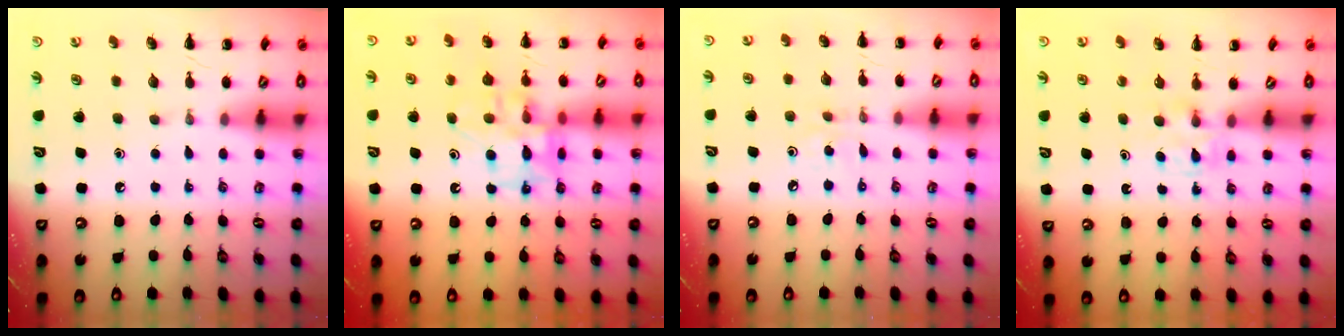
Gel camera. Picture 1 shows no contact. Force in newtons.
{"total": 14.2, "press": 13.8, "slide": 3.0}
{"total": 2.4, "press": 2.2, "slide": 0.8}
{"total": 3.9, "press": 3.7, "slide": 1.3}